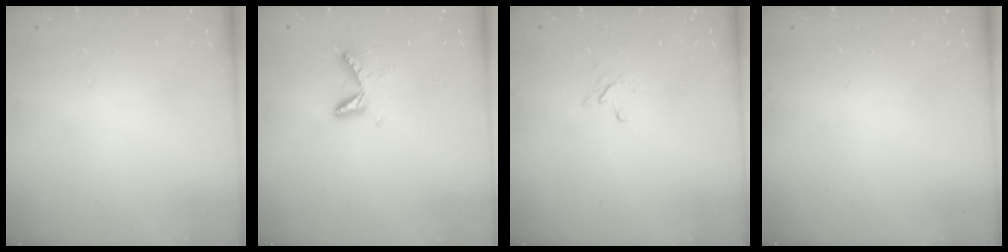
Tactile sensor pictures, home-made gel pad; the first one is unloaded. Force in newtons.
{"total": 6.1, "press": 6.1, "slide": 0.5}
{"total": 2.8, "press": 2.8, "slide": 0.3}
{"total": 0.0}